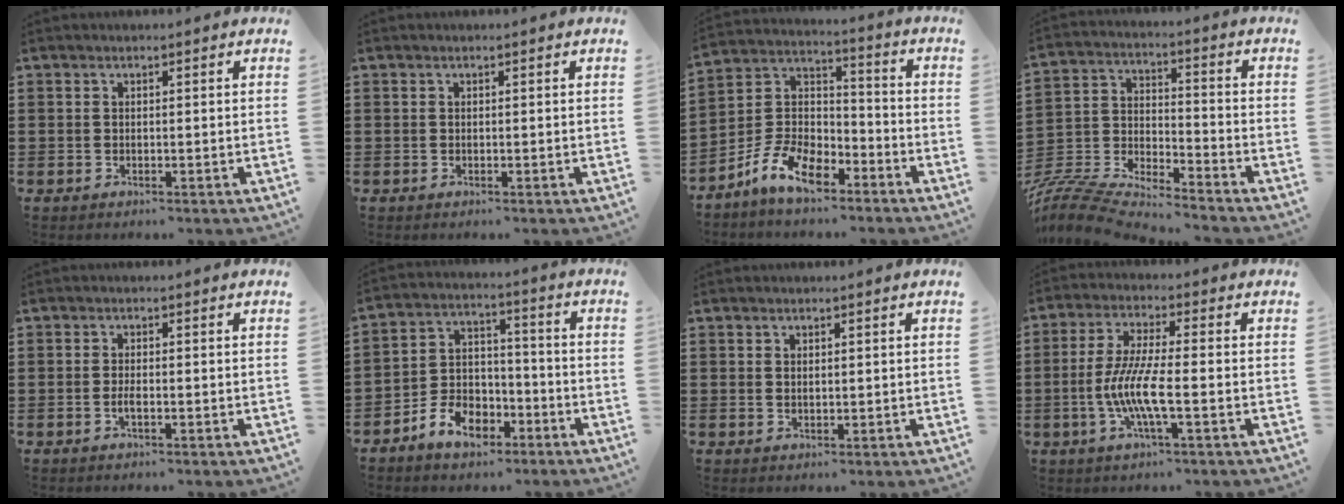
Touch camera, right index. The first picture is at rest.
{"total": 0.0}
{"total": 9.9, "force": [-6.7, 4.6, 5.5], "torque": [-0.136, 0.013, -0.134]}
{"total": 7.3, "force": [-7.1, 0.8, 1.4], "torque": [-0.049, -0.010, -0.149]}
{"total": 1.7, "force": [-0.6, 0.2, 1.6], "torque": [-0.031, -0.003, -0.009]}
{"total": 7.0, "force": [-4.4, 4.8, 2.6], "torque": [-0.066, 0.025, -0.084]}
{"total": 0.8, "force": [0.5, 0.4, 0.4], "torque": [-0.009, 0.004, 0.009]}
{"total": 7.9, "force": [-2.1, 1.1, 7.5], "torque": [-0.163, -0.014, -0.048]}